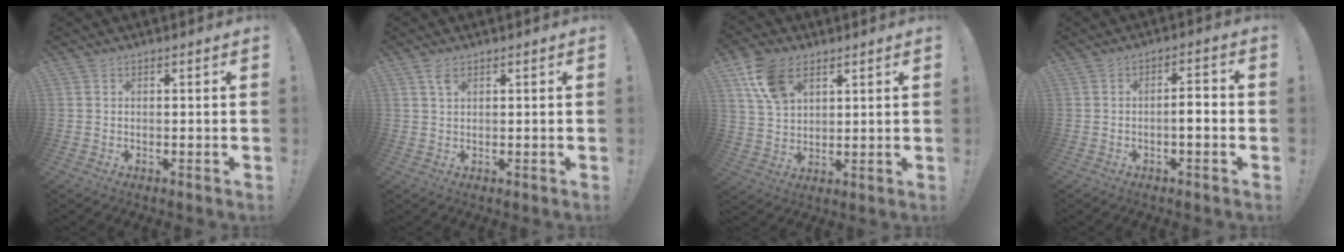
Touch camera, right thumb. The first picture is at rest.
{"total": 2.5, "force": [1.4, 1.2, 1.7], "torque": [-0.036, 0.001, 0.025]}
{"total": 11.6, "force": [6.1, 7.3, 6.7], "torque": [-0.132, -0.012, 0.121]}
{"total": 4.7, "force": [-1.5, 1.1, 4.3], "torque": [-0.071, 0.007, -0.030]}